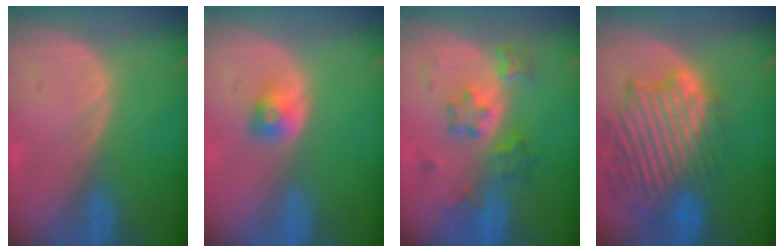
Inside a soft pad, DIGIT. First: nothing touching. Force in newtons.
{"total": 2.7, "press": 2.4, "slide": 1.1}
{"total": 6.0, "press": 6.0, "slide": 0.6}
{"total": 13.6, "press": 11.7, "slide": 6.8}